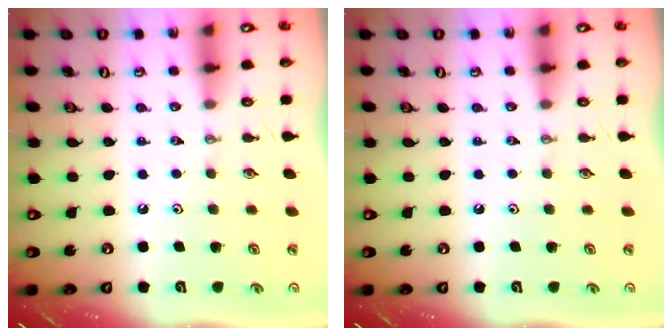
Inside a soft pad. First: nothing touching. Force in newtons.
{"total": 0.0}